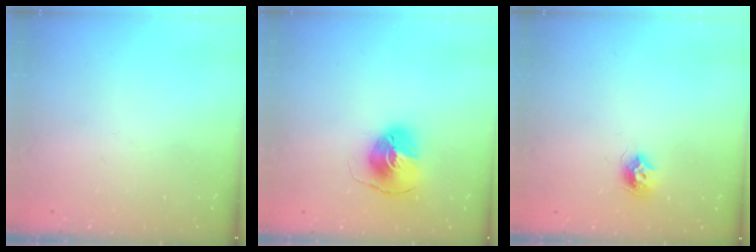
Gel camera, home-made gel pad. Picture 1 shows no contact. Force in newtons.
{"total": 8.1, "press": 8.1, "slide": 0.3}
{"total": 8.4, "press": 8.3, "slide": 0.7}